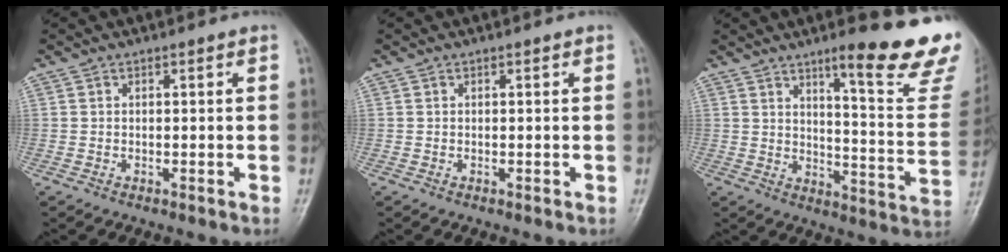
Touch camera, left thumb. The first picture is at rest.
{"total": 0.0}
{"total": 19.9, "force": [13.5, 2.8, 14.4], "torque": [-0.152, -0.089, 0.182]}